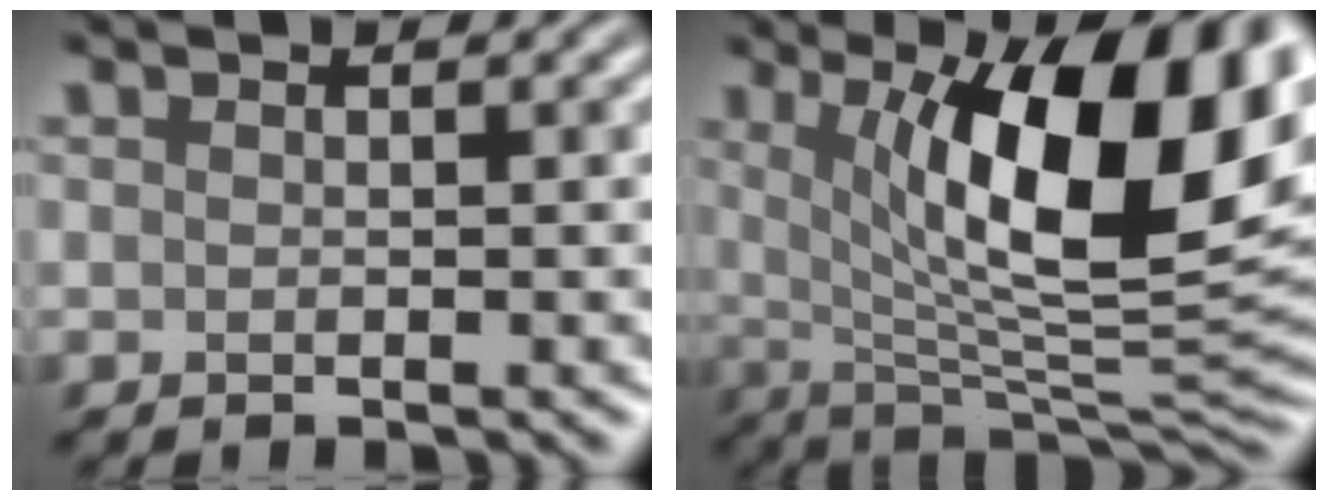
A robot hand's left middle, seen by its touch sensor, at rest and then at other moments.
{"total": 14.7, "force": [4.0, 4.5, 13.4], "torque": [-0.185, -0.005, 0.061]}